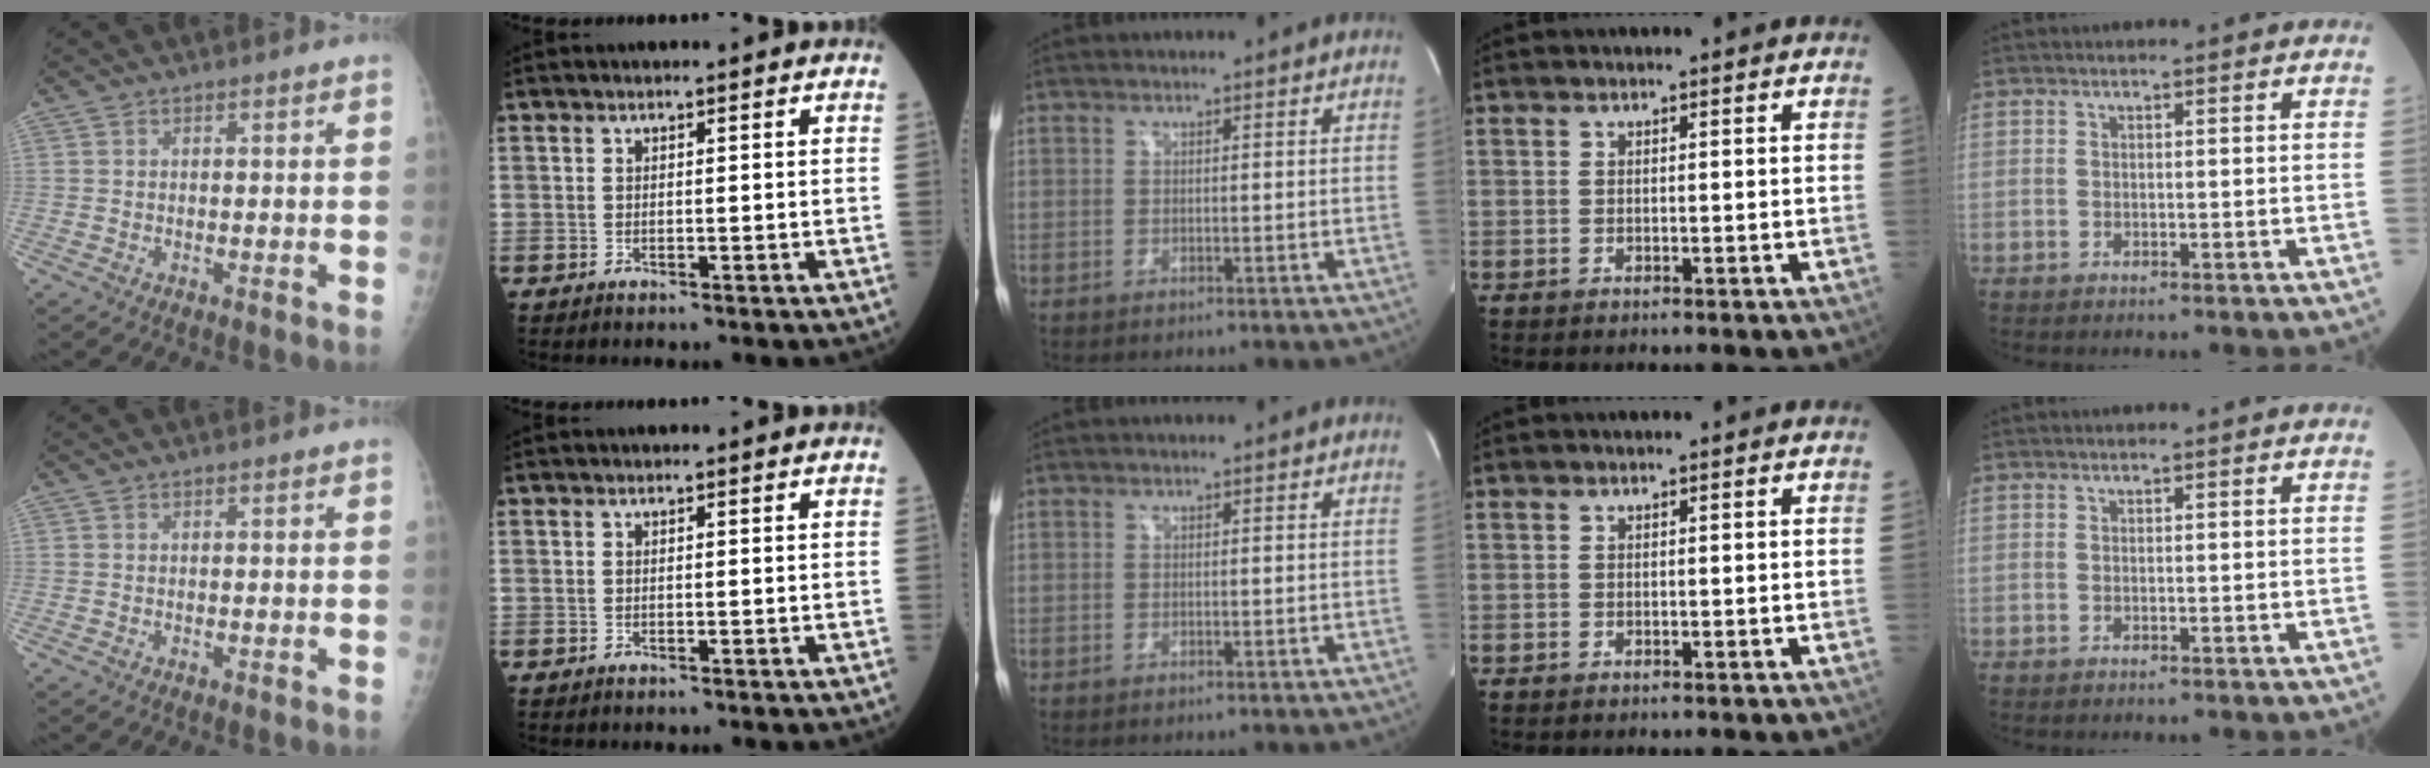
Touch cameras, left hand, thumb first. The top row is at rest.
{}